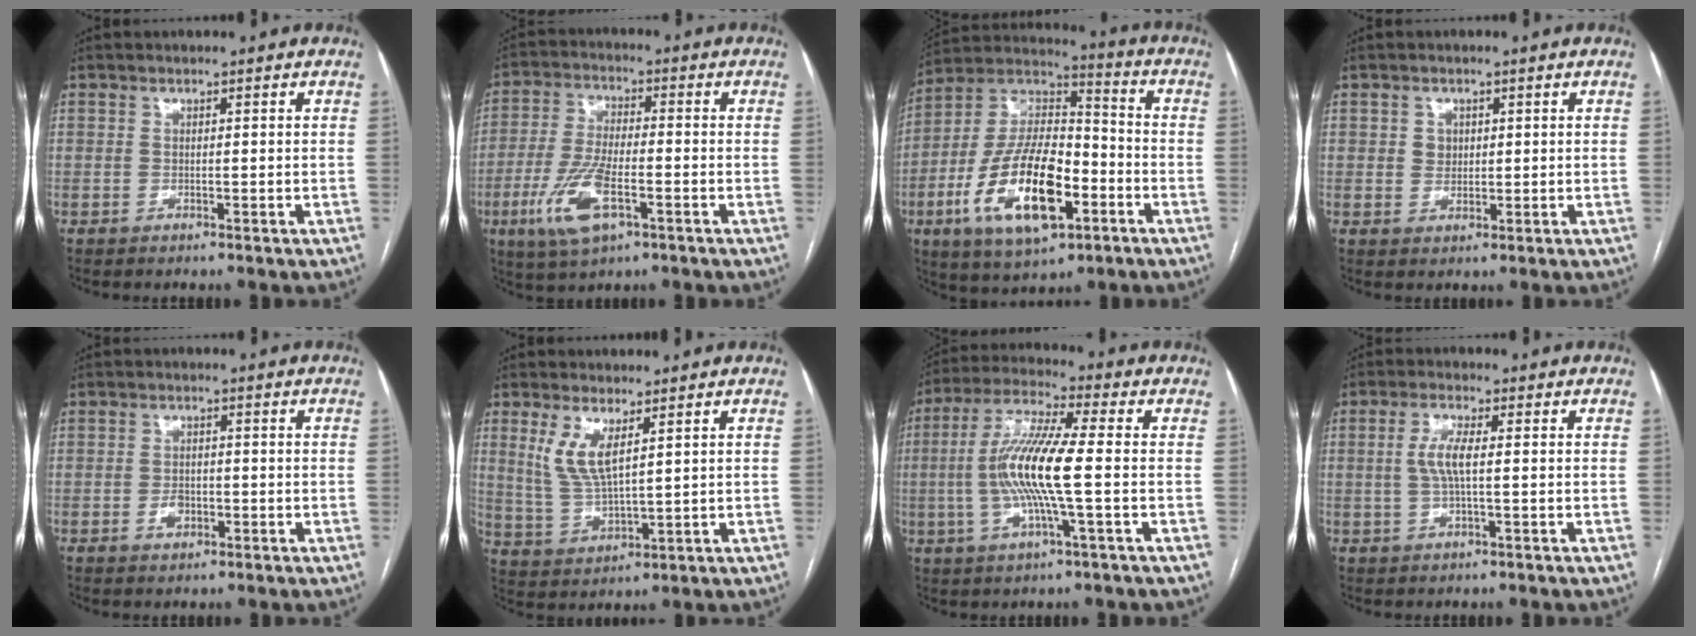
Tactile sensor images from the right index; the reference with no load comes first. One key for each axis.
{"total": 10.4, "fx": -4.2, "fy": 3.0, "fz": 9.0, "tx": -0.198, "ty": -0.011, "tz": -0.075}
{"total": 19.3, "fx": -7.0, "fy": 7.5, "fz": 16.4, "tx": -0.328, "ty": 0.005, "tz": -0.116}
{"total": 2.2, "fx": 0.6, "fy": 2.0, "fz": 0.9, "tx": -0.013, "ty": 0.001, "tz": 0.011}
{"total": 2.5, "fx": -1.0, "fy": 1.6, "fz": 1.6, "tx": -0.028, "ty": 0.004, "tz": -0.013}
{"total": 6.3, "fx": 2.9, "fy": 1.4, "fz": 5.4, "tx": -0.118, "ty": -0.007, "tz": 0.068}
{"total": 12.2, "fx": -1.2, "fy": 0.5, "fz": 12.1, "tx": -0.246, "ty": 0.003, "tz": -0.030}
{"total": 4.0, "fx": 0.2, "fy": 0.6, "fz": 3.9, "tx": -0.084, "ty": 0.004, "tz": 0.003}